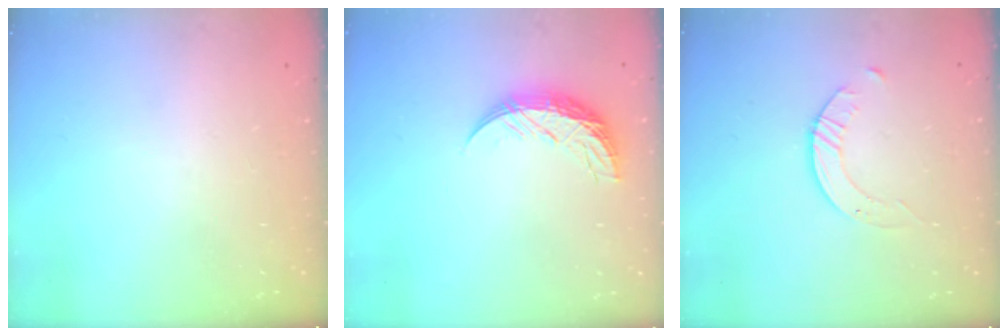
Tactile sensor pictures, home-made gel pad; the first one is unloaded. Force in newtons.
{"total": 9.3, "press": 9.3, "slide": 0.7}
{"total": 2.7, "press": 2.7, "slide": 0.3}